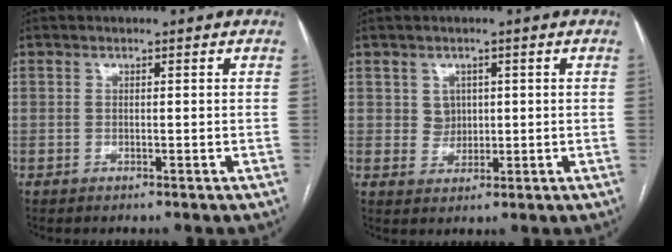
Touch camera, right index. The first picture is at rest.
{"total": 2.9, "force": [0.8, 2.6, 0.9], "torque": [-0.013, 0.001, 0.014]}